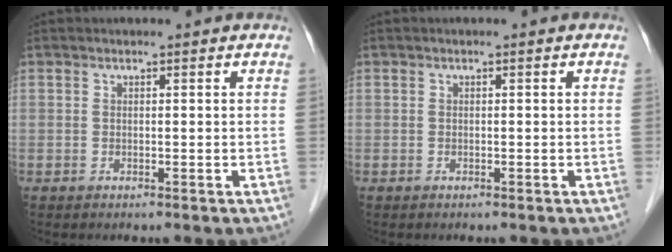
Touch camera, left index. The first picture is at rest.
{"total": 0.0}